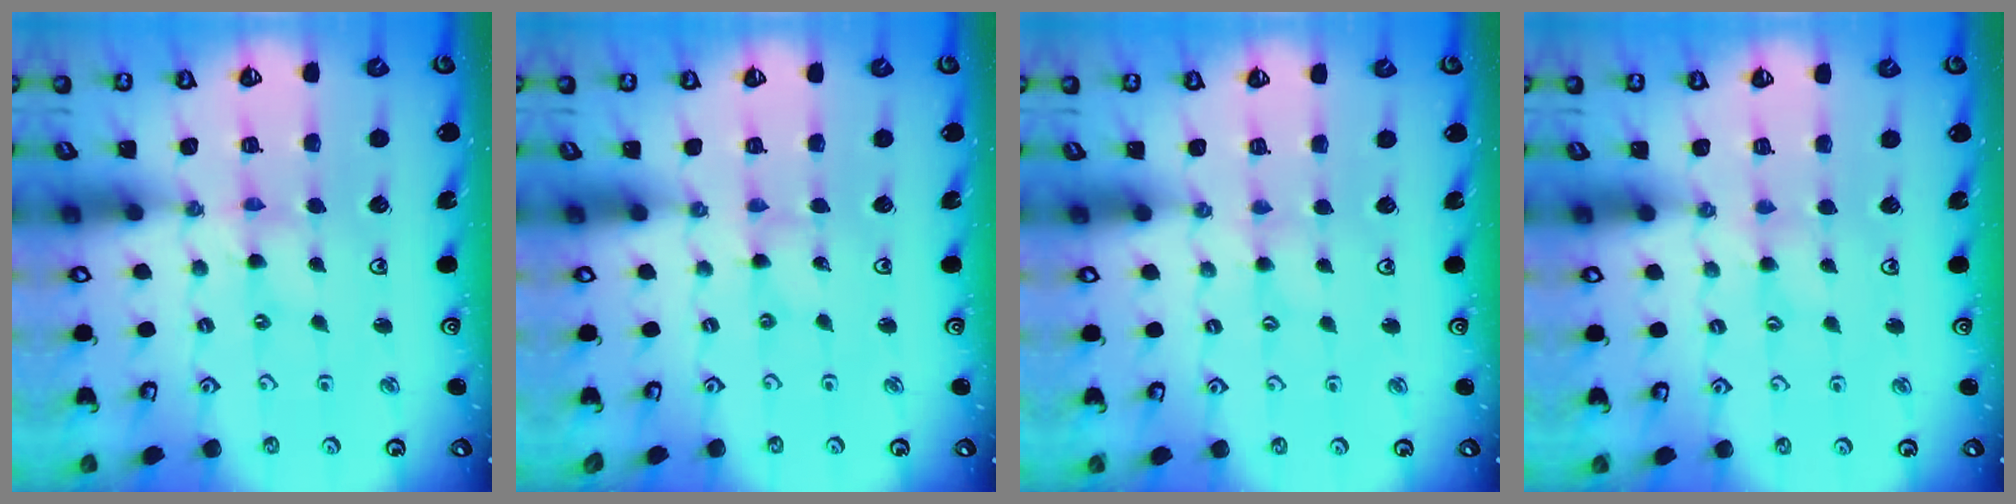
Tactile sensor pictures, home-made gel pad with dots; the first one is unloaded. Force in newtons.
{"total": 0.0}
{"total": 1.5, "press": 1.4, "slide": 0.3}
{"total": 1.3, "press": 1.3, "slide": 0.3}